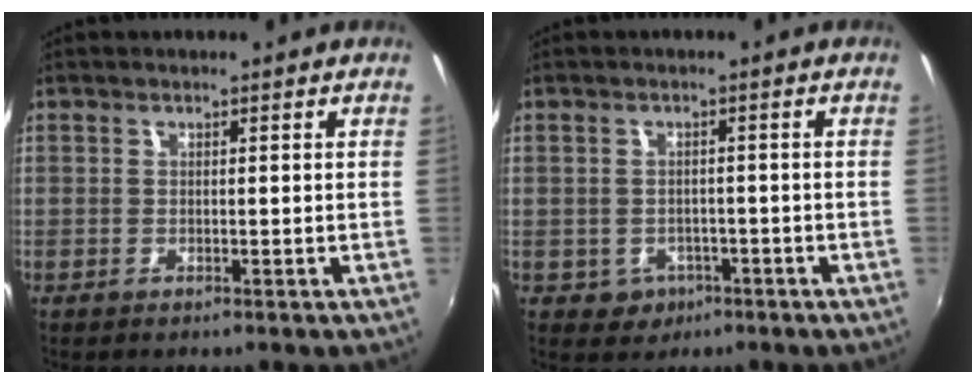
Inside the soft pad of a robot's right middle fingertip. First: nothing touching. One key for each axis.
{"total": 4.1, "fx": -1.7, "fy": 3.7, "fz": 0.9, "tx": -0.031, "ty": 0.002, "tz": -0.017}